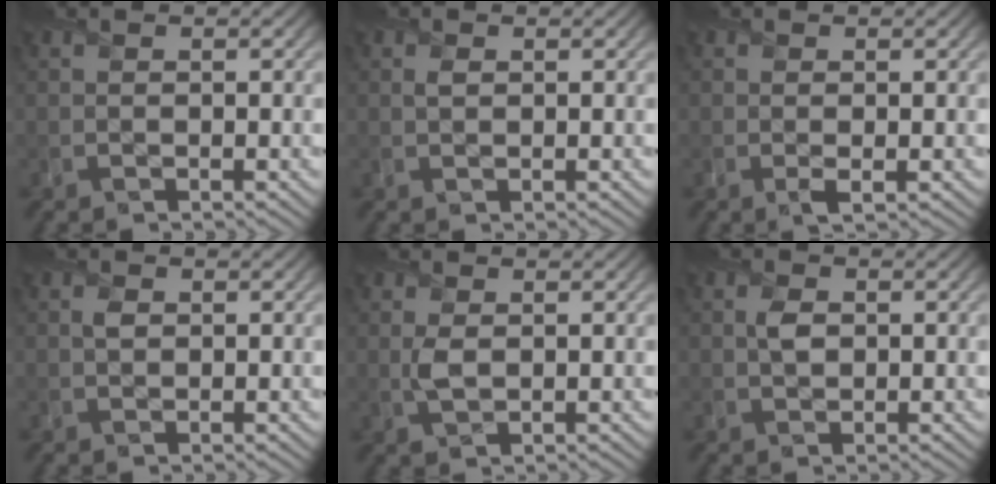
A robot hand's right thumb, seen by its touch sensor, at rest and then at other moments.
{"total": 0.7, "force": [0.5, 0.5, 0.3], "torque": [-0.008, -0.001, 0.009]}
{"total": 0.9, "force": [-0.1, 0.3, 0.9], "torque": [-0.016, -0.005, -0.002]}
{"total": 1.0, "force": [0.3, 0.8, 0.5], "torque": [-0.013, 0.000, 0.005]}
{"total": 1.8, "force": [0.4, 1.2, 1.4], "torque": [-0.035, -0.002, 0.009]}
{"total": 1.8, "force": [0.3, 1.3, 1.2], "torque": [-0.028, 0.000, 0.004]}